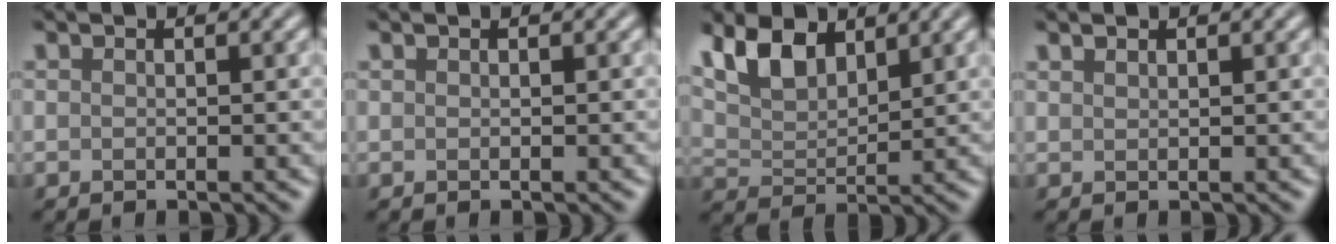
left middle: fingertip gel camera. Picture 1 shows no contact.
{"total": 0.0}
{"total": 5.6, "force": [3.6, 2.8, 3.3], "torque": [-0.077, 0.003, 0.067]}
{"total": 0.6, "force": [0.5, 0.2, 0.2], "torque": [-0.006, -0.001, 0.014]}